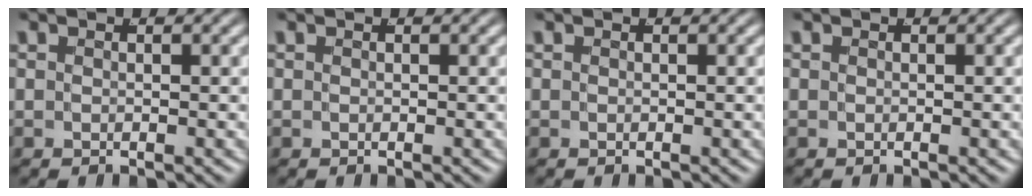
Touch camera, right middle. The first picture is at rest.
{"total": 0.0}
{"total": 0.0}
{"total": 0.0}